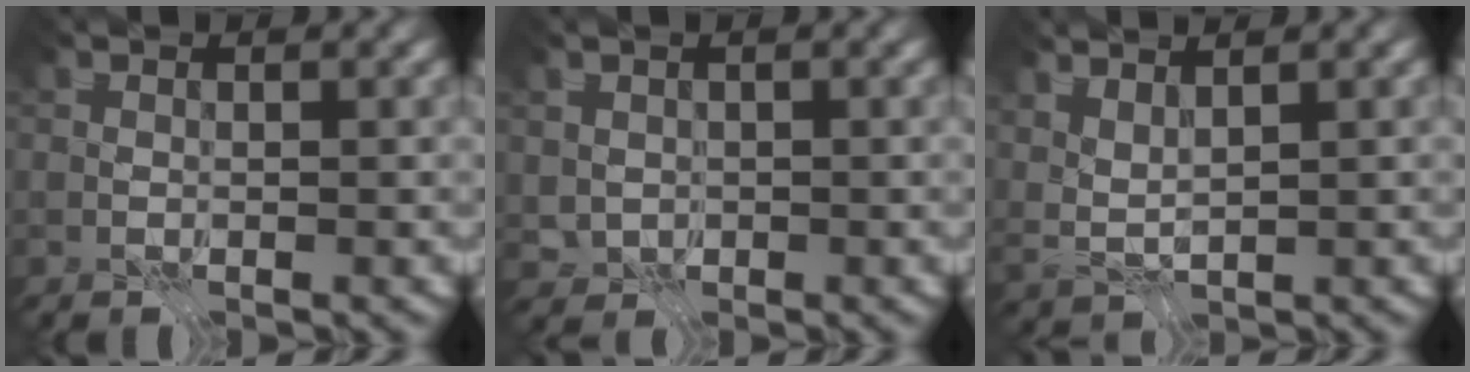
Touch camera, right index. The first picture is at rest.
{"total": 1.0, "force": [0.3, 0.9, 0.0], "torque": [-0.005, -0.003, 0.010]}
{"total": 2.3, "force": [2.0, 0.1, 1.1], "torque": [-0.029, -0.001, 0.041]}